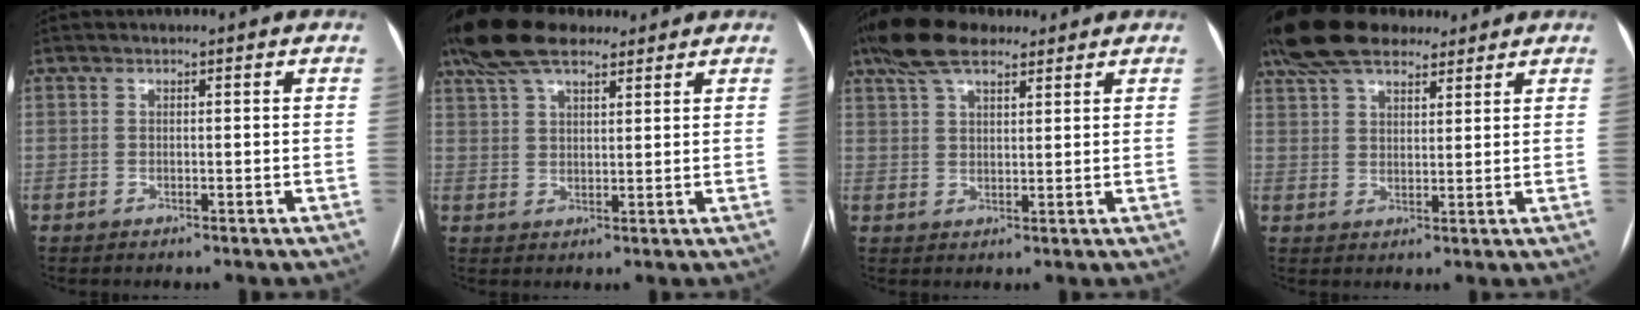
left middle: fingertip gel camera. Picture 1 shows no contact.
{"total": 10.9, "force": [8.4, 3.7, 5.9], "torque": [-0.116, 0.045, 0.154]}
{"total": 8.7, "force": [6.5, 3.1, 4.9], "torque": [-0.100, 0.033, 0.117]}
{"total": 14.0, "force": [11.0, 5.4, 6.7], "torque": [-0.135, 0.053, 0.192]}